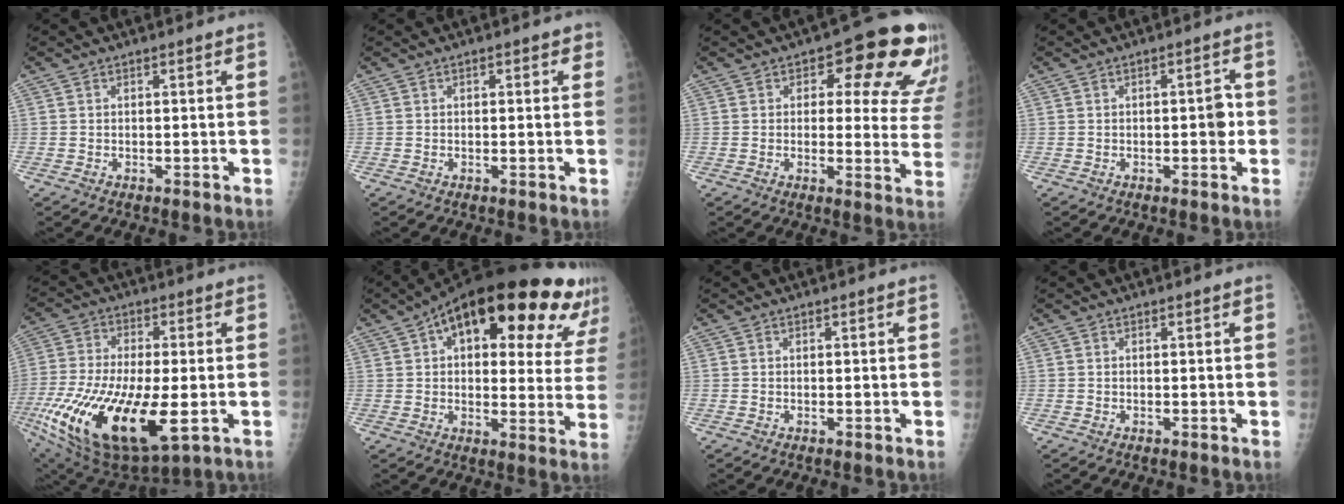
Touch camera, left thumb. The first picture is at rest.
{"total": 1.9, "force": [0.8, 0.9, 1.4], "torque": [-0.011, 0.001, 0.008]}
{"total": 14.3, "force": [6.9, 7.5, 10.0], "torque": [-0.057, -0.027, 0.065]}
{"total": 3.3, "force": [-0.3, 1.5, 2.9], "torque": [-0.027, 0.004, -0.008]}
{"total": 25.8, "force": [-7.5, 10.6, 22.3], "torque": [-0.485, -0.043, -0.115]}
{"total": 27.6, "force": [13.9, 11.3, 21.0], "torque": [-0.271, 0.014, 0.192]}
{"total": 0.0}
{"total": 0.0}